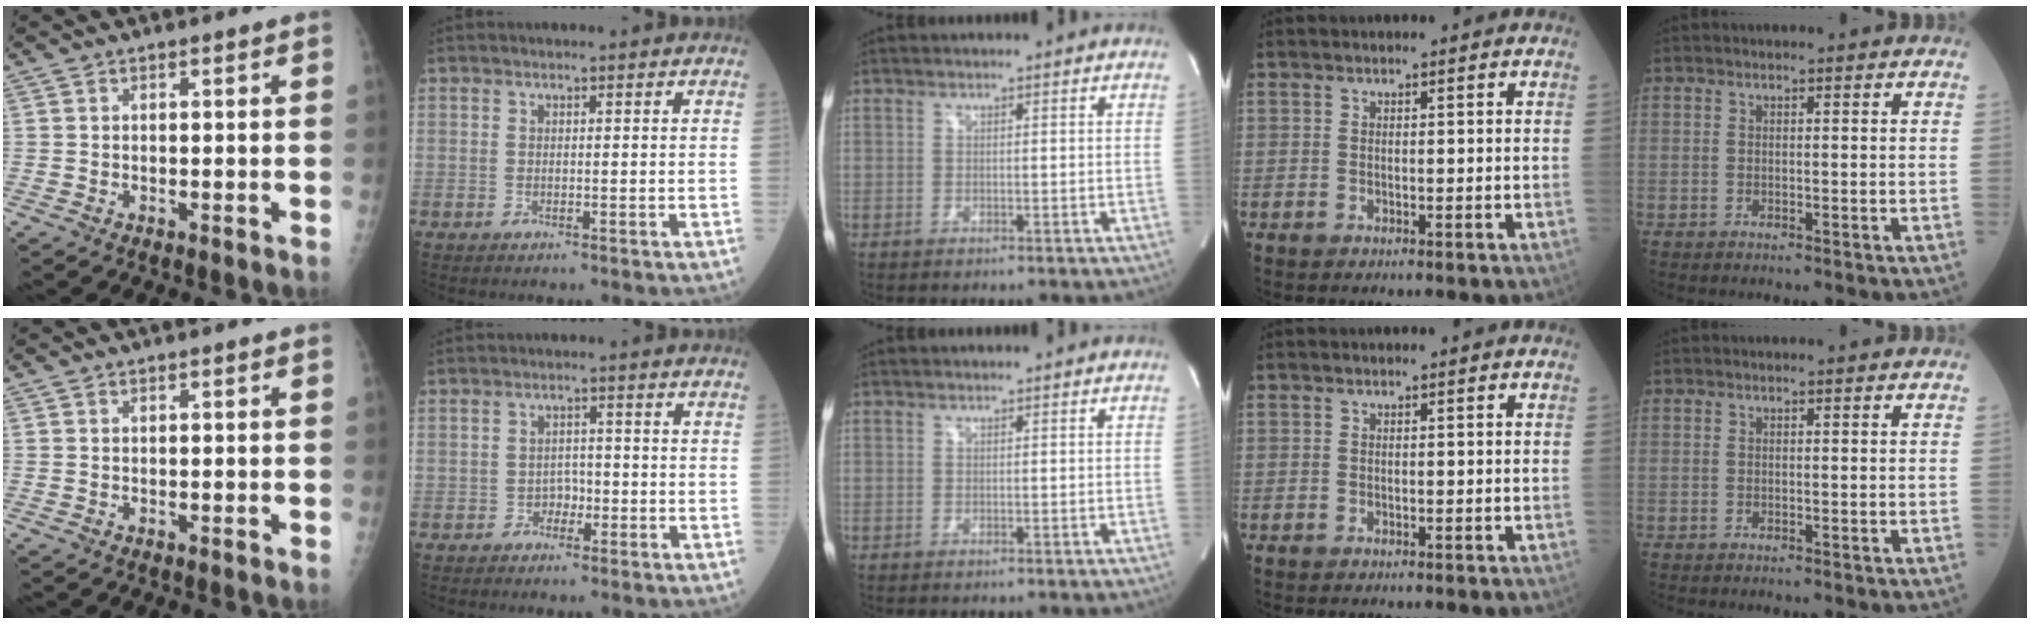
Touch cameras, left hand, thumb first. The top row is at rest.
{"index": {"total": 1.9, "force": [-1.0, 1.4, 0.8], "torque": [-0.007, 0.007, -0.019]}}